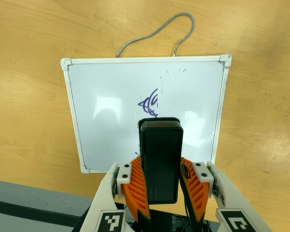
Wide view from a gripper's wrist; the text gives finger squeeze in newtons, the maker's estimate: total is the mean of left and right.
{"total": 9.9, "left": 8.3, "right": 11.5}